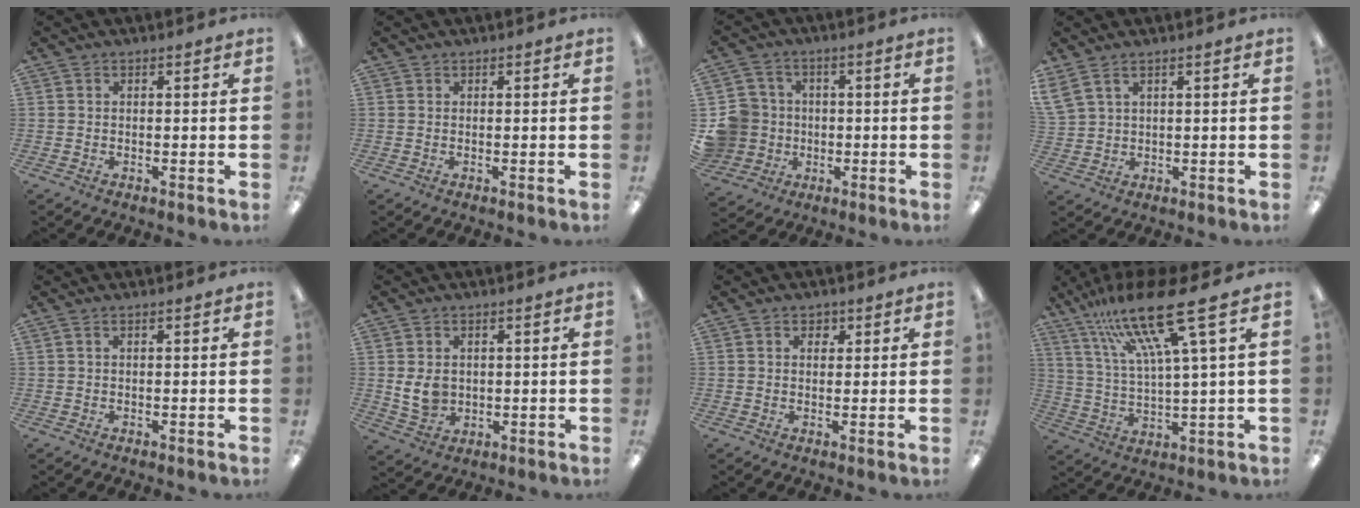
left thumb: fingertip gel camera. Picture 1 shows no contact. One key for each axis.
{"total": 0.0}
{"total": 9.6, "fx": -0.9, "fy": 9.4, "fz": 2.0, "tx": -0.065, "ty": 0.019, "tz": -0.007}
{"total": 4.5, "fx": 2.5, "fy": 2.3, "fz": 3.0, "tx": -0.061, "ty": -0.005, "tz": 0.049}
{"total": 1.1, "fx": 0.1, "fy": 0.1, "fz": 1.1, "tx": -0.020, "ty": 0.001, "tz": 0.002}
{"total": 6.1, "fx": 0.6, "fy": 4.6, "fz": 4.0, "tx": -0.089, "ty": -0.001, "tz": 0.009}
{"total": 2.8, "fx": 1.3, "fy": 1.8, "fz": 1.8, "tx": -0.023, "ty": 0.000, "tz": 0.019}
{"total": 19.9, "fx": 12.3, "fy": 2.8, "fz": 15.5, "tx": -0.312, "ty": -0.059, "tz": 0.192}